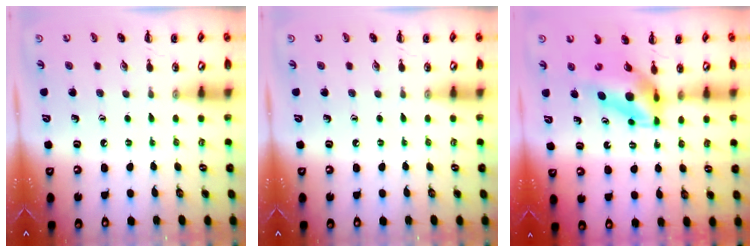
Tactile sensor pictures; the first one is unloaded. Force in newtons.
{"total": 0.0}
{"total": 6.8, "press": 6.6, "slide": 1.6}